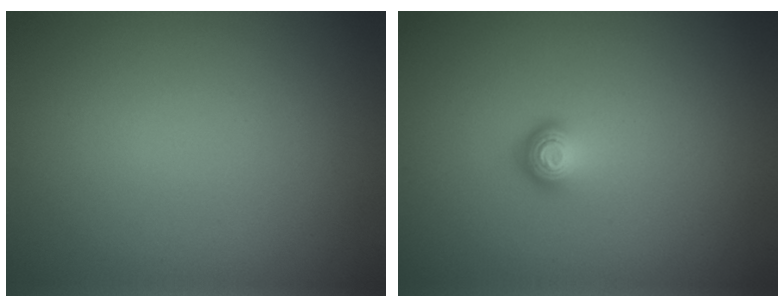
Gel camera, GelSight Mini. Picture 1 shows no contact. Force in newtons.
{"total": 1.6, "press": 1.1, "slide": 1.2}